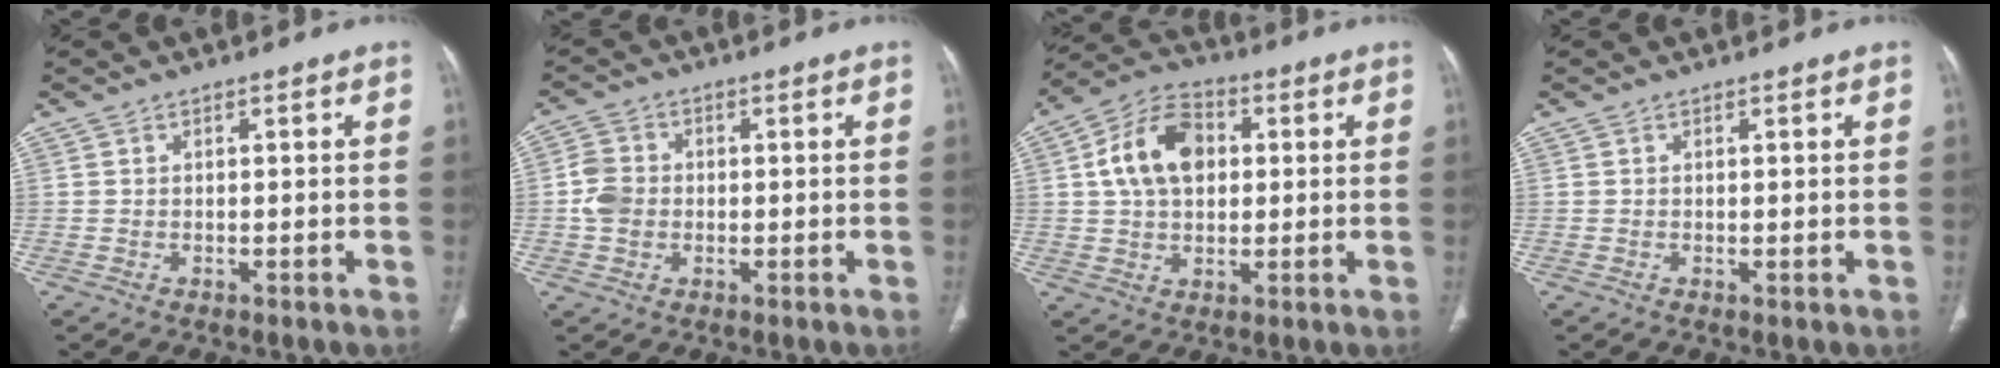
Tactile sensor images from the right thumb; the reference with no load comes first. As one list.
[{"total": 5.0, "force": [-0.5, 4.2, 2.6], "torque": [-0.043, 0.010, -0.015]}, {"total": 12.7, "force": [2.3, 8.7, 9.0], "torque": [-0.141, 0.014, 0.033]}, {"total": 0.0}]